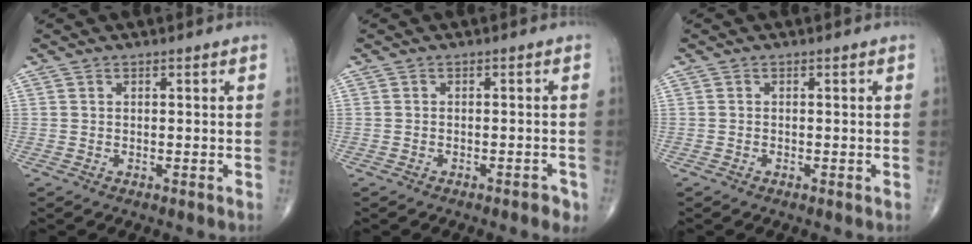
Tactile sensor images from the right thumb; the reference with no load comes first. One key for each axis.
{"total": 2.0, "fx": -1.3, "fy": 0.8, "fz": 1.4, "tx": -0.019, "ty": 0.007, "tz": -0.017}
{"total": 0.0}